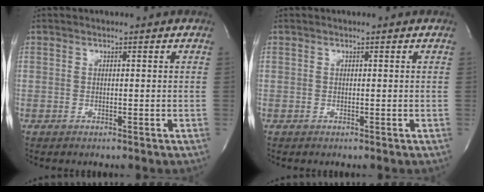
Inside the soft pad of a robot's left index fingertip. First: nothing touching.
{"total": 0.0}